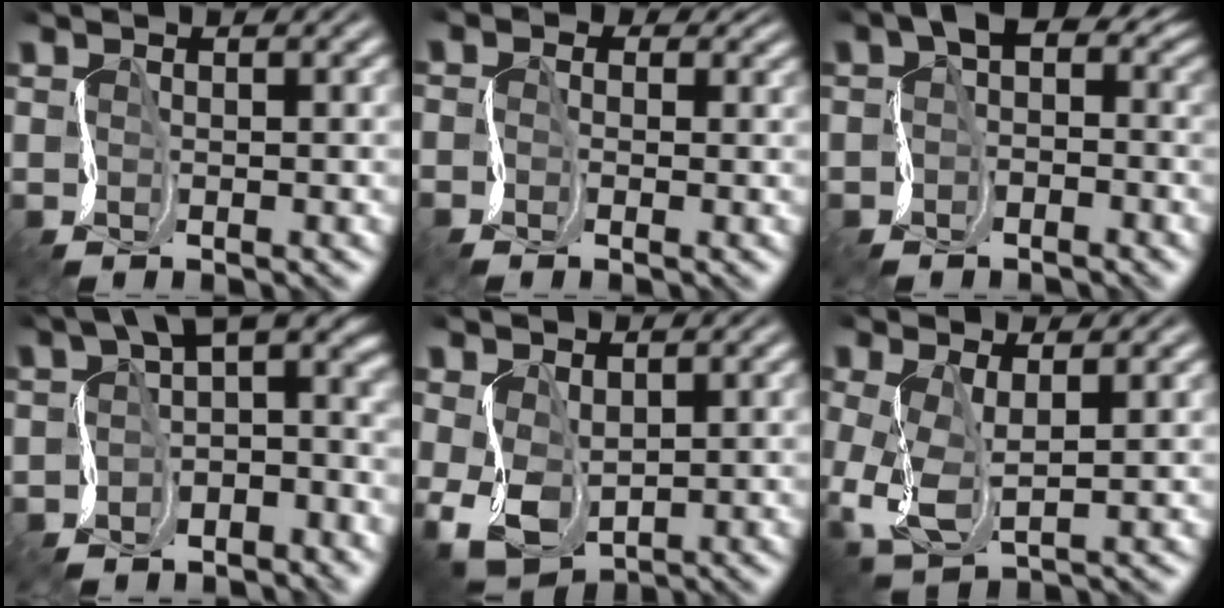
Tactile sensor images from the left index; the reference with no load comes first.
{"total": 1.6, "force": [-0.8, 1.3, 0.0], "torque": [0.003, 0.008, -0.028]}
{"total": 2.3, "force": [-0.4, 1.8, 1.4], "torque": [-0.017, 0.011, -0.013]}
{"total": 6.0, "force": [-0.8, 3.4, 4.9], "torque": [-0.060, 0.007, -0.014]}
{"total": 3.3, "force": [-0.5, 2.5, 2.2], "torque": [-0.073, -0.009, 0.001]}
{"total": 3.2, "force": [-1.0, 1.3, 2.7], "torque": [-0.086, -0.005, -0.010]}